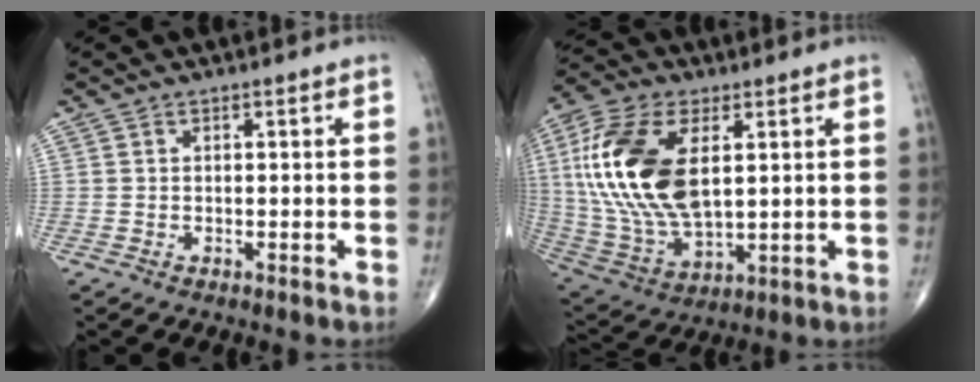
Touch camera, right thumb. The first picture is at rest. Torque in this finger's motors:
{"motor_torque": [0.22, 4.49, 2.05, 0.72, 0.80]}